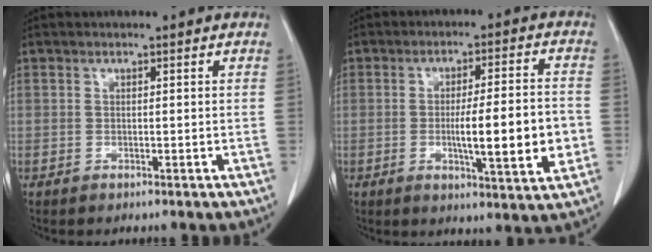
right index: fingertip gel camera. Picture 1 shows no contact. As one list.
[{"total": 11.5, "force": [-2.1, 0.9, 11.3], "torque": [-0.172, -0.006, -0.031]}]